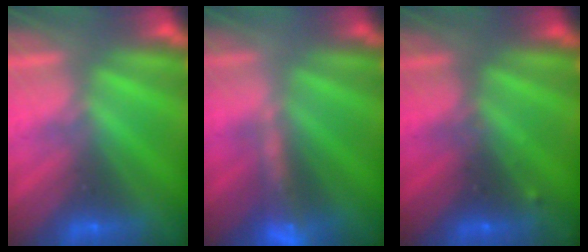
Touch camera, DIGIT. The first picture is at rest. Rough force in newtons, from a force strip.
{"total": 8.7}
{"total": 2.7}